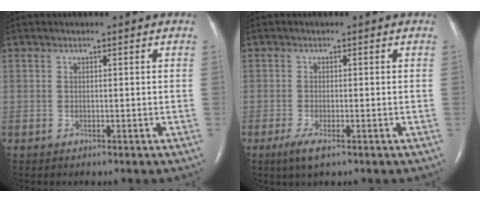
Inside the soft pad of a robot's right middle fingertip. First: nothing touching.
{"total": 3.0, "force": [-1.7, 0.7, 2.3], "torque": [-0.056, -0.008, -0.033]}